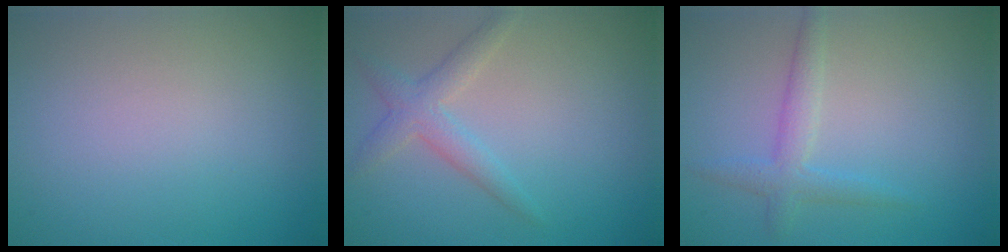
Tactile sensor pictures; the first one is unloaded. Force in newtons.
{"total": 2.6, "press": 2.6, "slide": 0.0}
{"total": 2.3, "press": 2.3, "slide": 0.1}